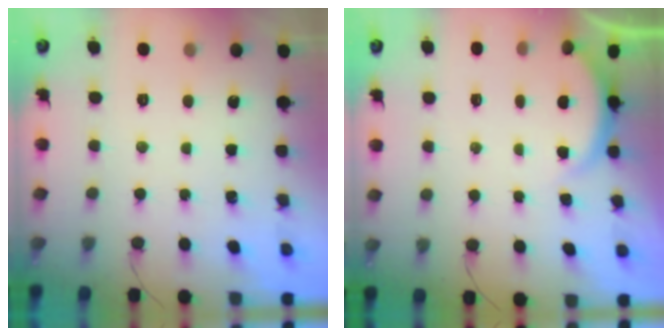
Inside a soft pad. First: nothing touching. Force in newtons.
{"total": 1.6, "press": 1.5, "slide": 0.6}